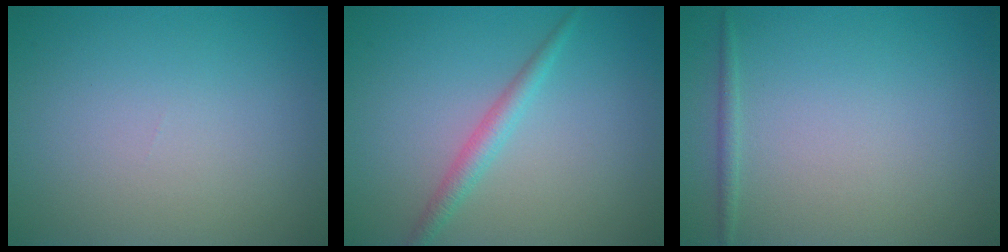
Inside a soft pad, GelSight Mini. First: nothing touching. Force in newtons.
{"total": 2.0, "press": 2.0, "slide": 0.1}
{"total": 0.8, "press": 0.8, "slide": 0.1}